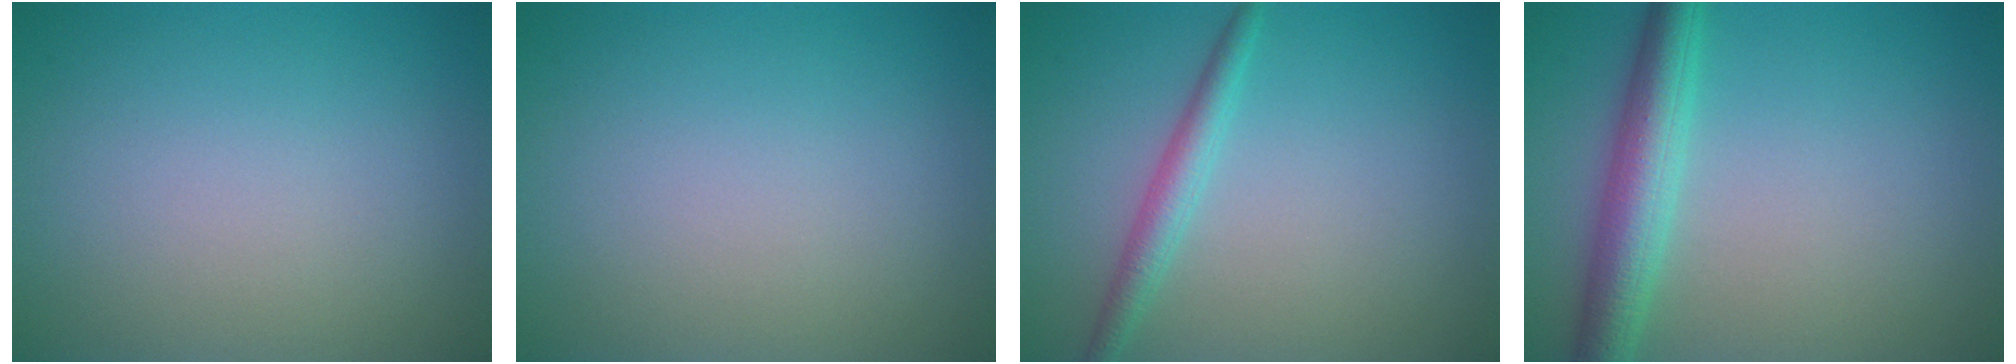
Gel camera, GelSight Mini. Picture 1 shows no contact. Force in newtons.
{"total": 0.0}
{"total": 2.2, "press": 2.2, "slide": 0.0}
{"total": 4.6, "press": 4.6, "slide": 0.1}